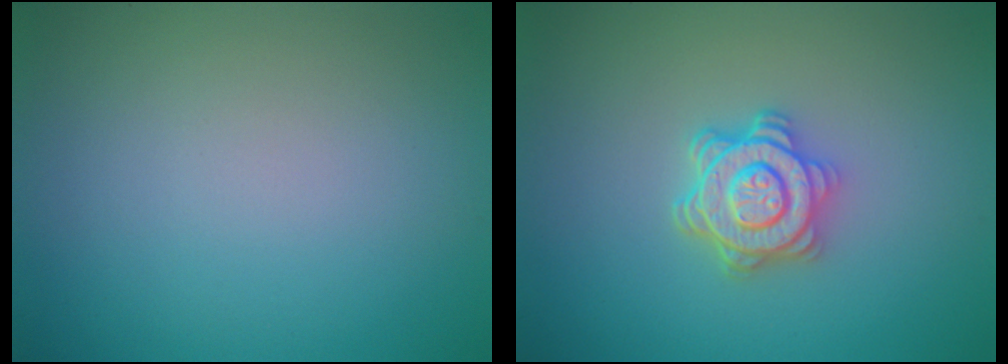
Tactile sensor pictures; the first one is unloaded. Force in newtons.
{"total": 4.3, "press": 3.6, "slide": 2.3}